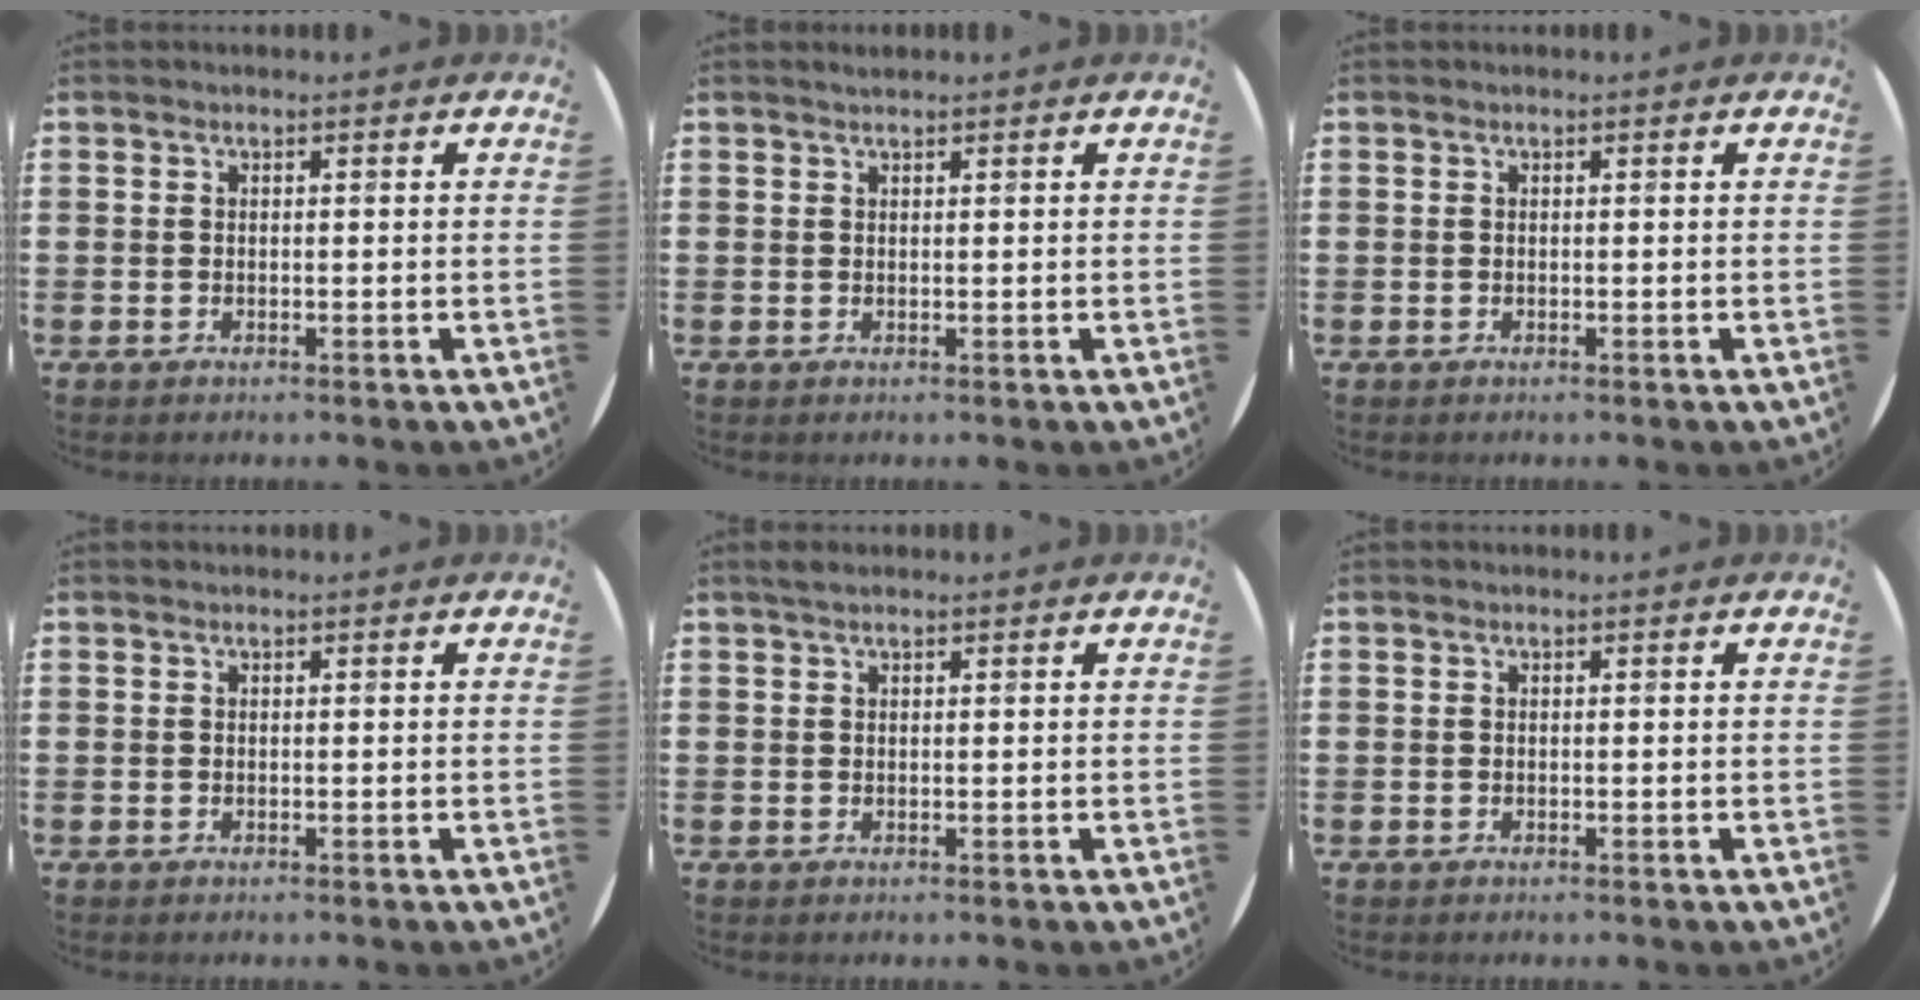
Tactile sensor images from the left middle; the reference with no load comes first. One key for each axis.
{"total": 0.6, "fx": 0.5, "fy": 0.0, "fz": 0.1, "tx": 0.000, "ty": 0.000, "tz": 0.010}
{"total": 0.0}
{"total": 0.0}
{"total": 0.9, "fx": 0.7, "fy": 0.2, "fz": 0.3, "tx": -0.007, "ty": 0.004, "tz": 0.013}
{"total": 0.0}